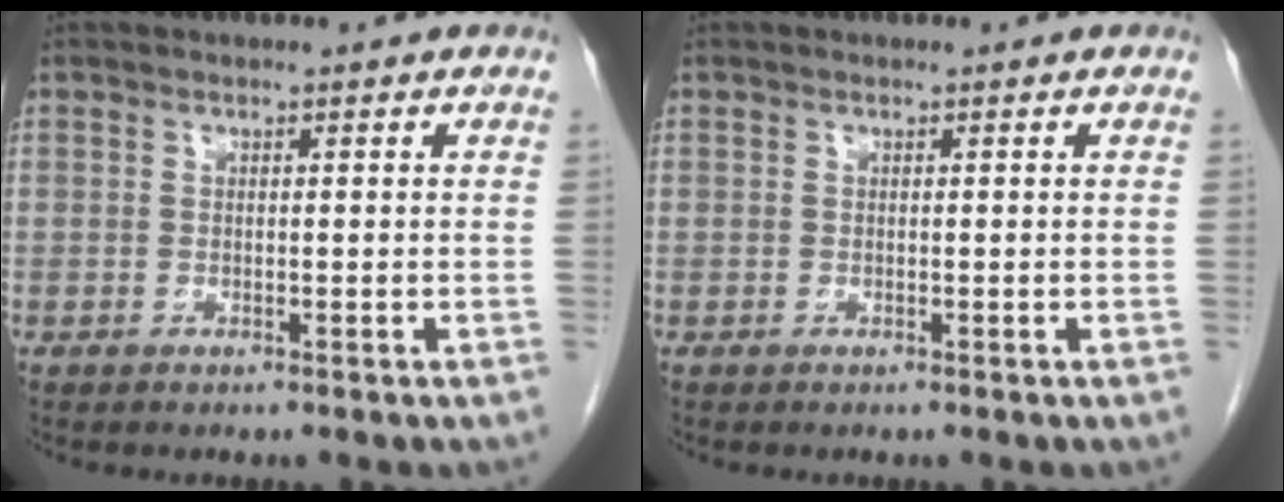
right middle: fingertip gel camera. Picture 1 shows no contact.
{"total": 0.0}